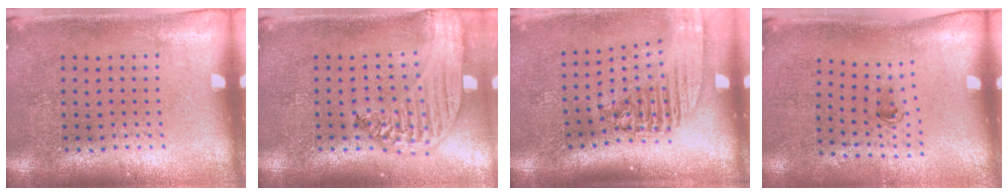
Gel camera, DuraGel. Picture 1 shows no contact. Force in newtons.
{"total": 2.9, "press": 2.3, "slide": 1.7}
{"total": 2.1, "press": 1.7, "slide": 1.3}
{"total": 0.6, "press": 0.4, "slide": 0.5}